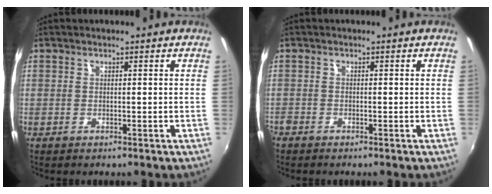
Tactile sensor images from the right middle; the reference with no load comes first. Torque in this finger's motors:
{"motor_torque": [0.30, -0.29, 0.46, 0.07]}